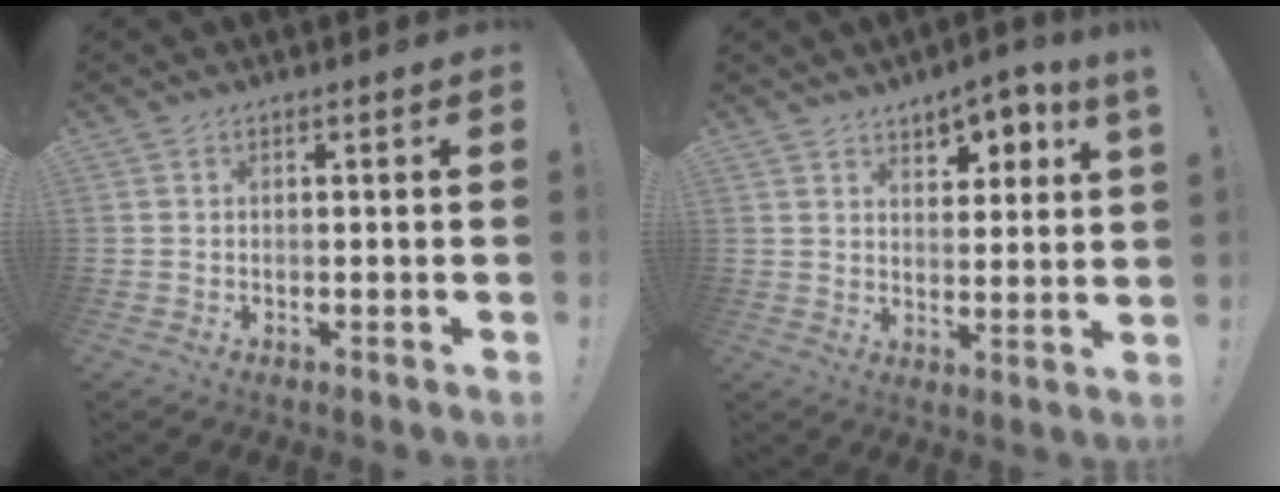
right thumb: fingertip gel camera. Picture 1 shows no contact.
{"total": 6.3, "force": [4.8, 1.3, 3.9], "torque": [-0.045, -0.034, 0.078]}